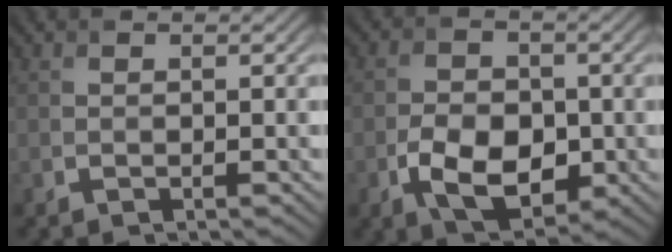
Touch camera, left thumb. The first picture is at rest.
{"total": 7.2, "force": [-2.1, 4.8, 5.0], "torque": [-0.094, -0.009, -0.040]}